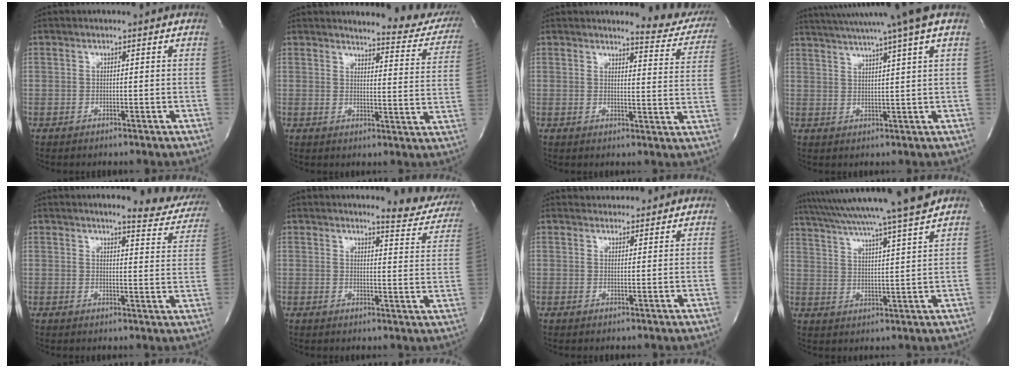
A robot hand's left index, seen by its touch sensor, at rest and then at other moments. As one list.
[{"total": 12.6, "force": [11.9, 2.2, 3.3], "torque": [-0.016, -0.059, 0.111]}, {"total": 9.0, "force": [8.7, 1.6, 1.8], "torque": [-0.001, -0.044, 0.075]}, {"total": 13.9, "force": [11.3, -1.9, 8.0], "torque": [-0.140, 0.003, 0.154]}, {"total": 10.3, "force": [9.5, 1.6, 3.6], "torque": [-0.025, -0.033, 0.086]}, {"total": 8.7, "force": [8.4, 1.4, 2.0], "torque": [-0.008, -0.041, 0.075]}, {"total": 4.2, "force": [4.1, 1.1, 0.3], "torque": [-0.007, 0.019, 0.055]}, {"total": 17.8, "force": [15.6, -1.9, 8.4], "torque": [-0.152, -0.012, 0.227]}]